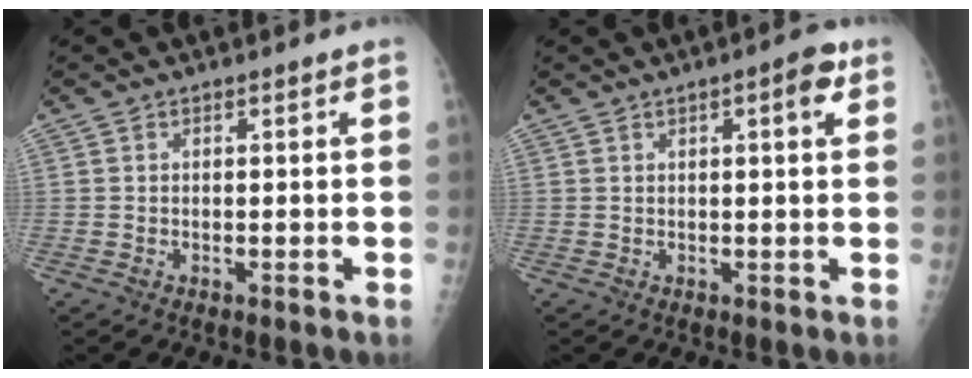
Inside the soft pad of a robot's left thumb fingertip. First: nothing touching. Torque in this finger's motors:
{"motor_torque": [-0.07, 0.30, -0.07, -0.06, 0.00]}